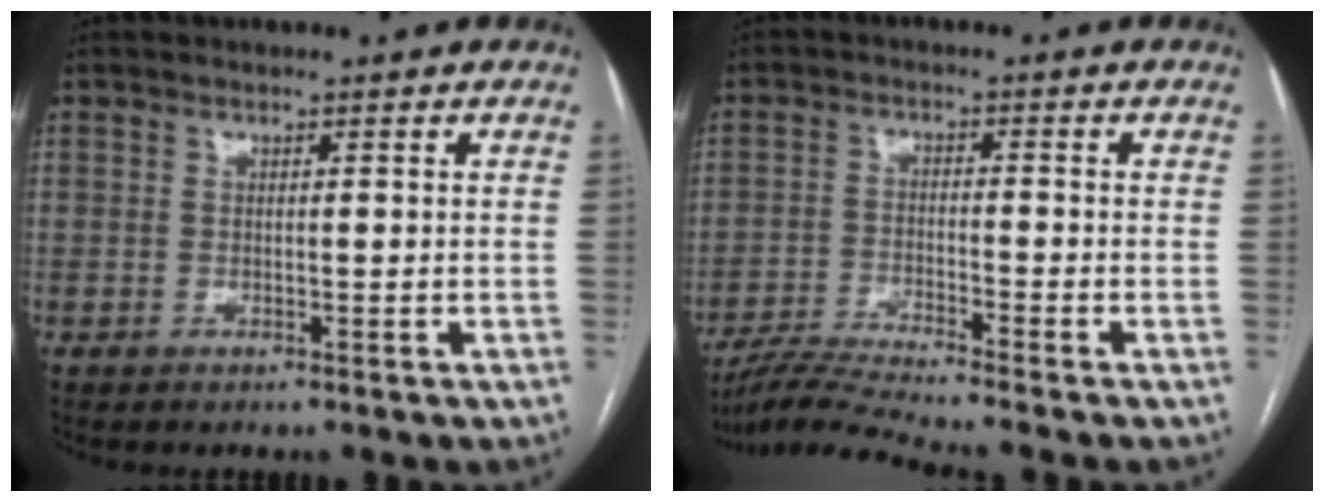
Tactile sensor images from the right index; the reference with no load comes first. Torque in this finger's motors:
{"motor_torque": [-0.11, -0.45, -0.05, 0.00]}